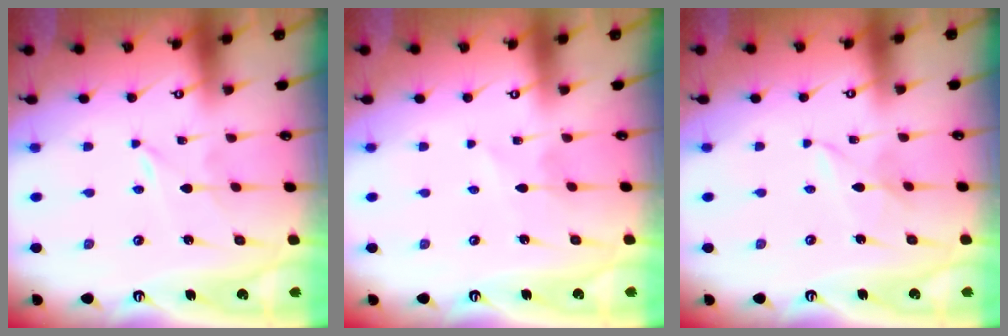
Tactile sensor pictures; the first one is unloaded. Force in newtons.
{"total": 2.4, "press": 2.3, "slide": 0.3}
{"total": 2.2, "press": 2.2, "slide": 0.3}